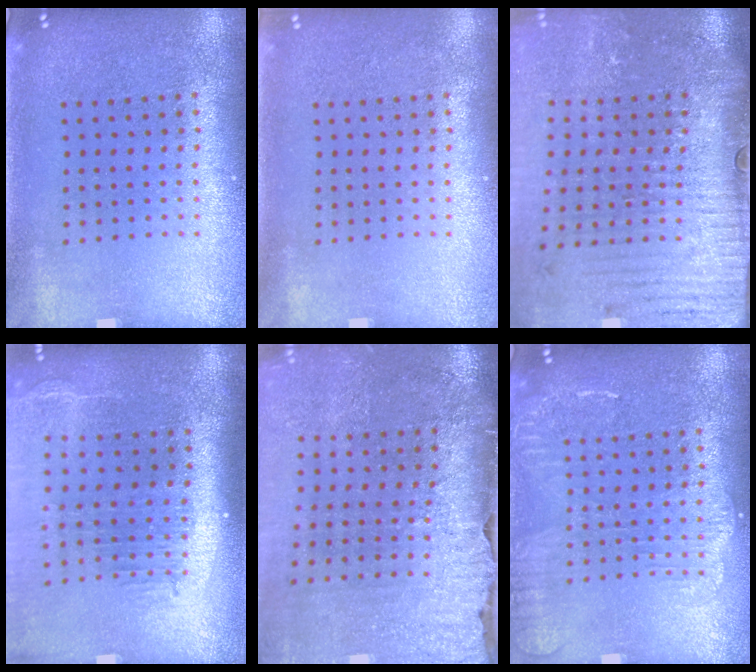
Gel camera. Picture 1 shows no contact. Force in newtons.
{"total": 0.5, "press": 0.5, "slide": 0.1}
{"total": 4.5, "press": 3.8, "slide": 2.5}
{"total": 2.5, "press": 2.0, "slide": 1.5}
{"total": 4.1, "press": 3.4, "slide": 2.3}
{"total": 2.2, "press": 2.2, "slide": 0.3}